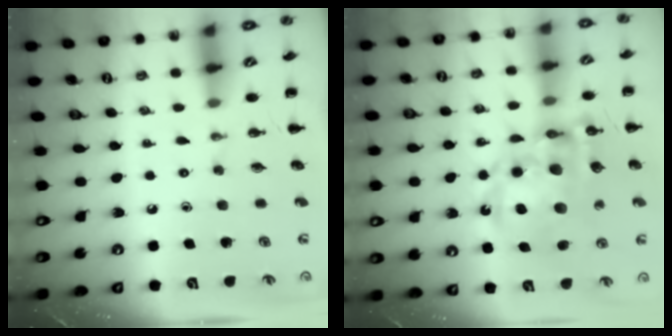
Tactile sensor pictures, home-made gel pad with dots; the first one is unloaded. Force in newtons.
{"total": 19.7, "press": 19.1, "slide": 4.8}